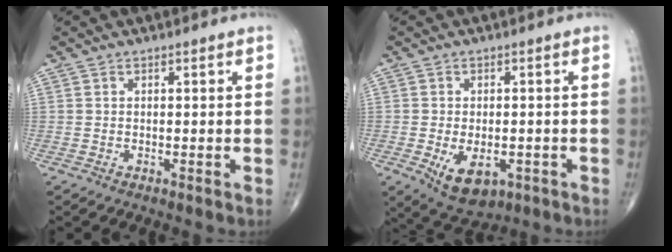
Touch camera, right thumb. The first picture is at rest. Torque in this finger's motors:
{"motor_torque": [0.13, 0.22, 0.18, 0.04, 0.18]}